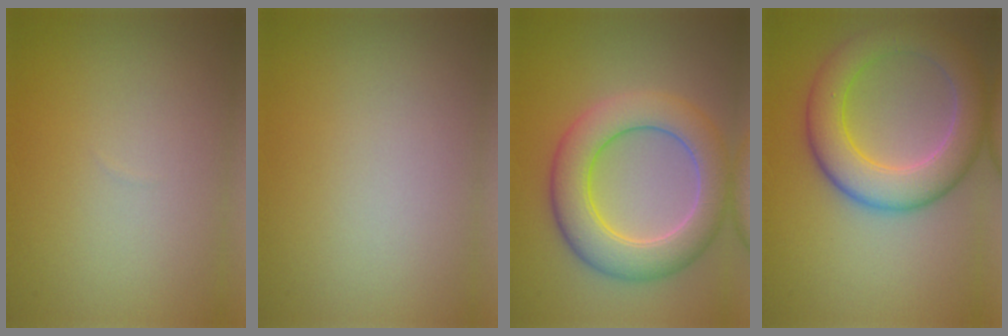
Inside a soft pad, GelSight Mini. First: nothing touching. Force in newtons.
{"total": 0.0}
{"total": 7.0, "press": 7.0, "slide": 0.1}
{"total": 6.8, "press": 6.8, "slide": 0.4}